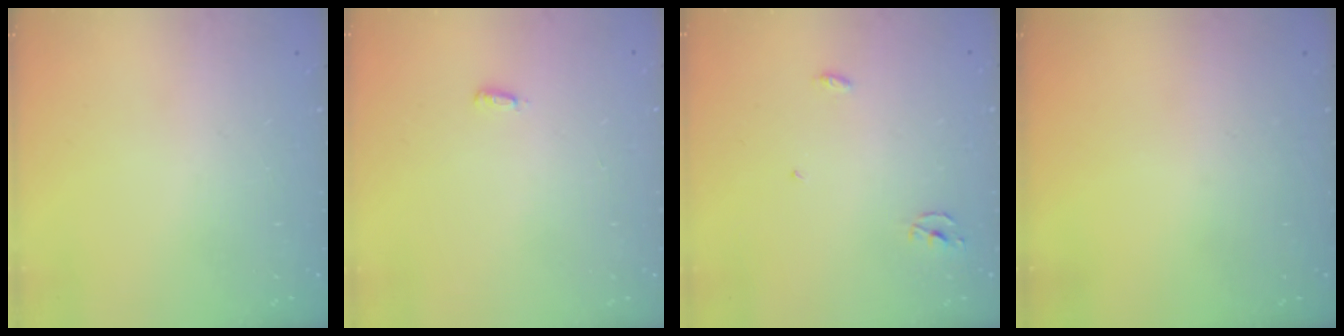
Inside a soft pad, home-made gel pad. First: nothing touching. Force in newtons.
{"total": 2.9, "press": 2.8, "slide": 0.9}
{"total": 2.5, "press": 2.5, "slide": 0.1}
{"total": 0.0}